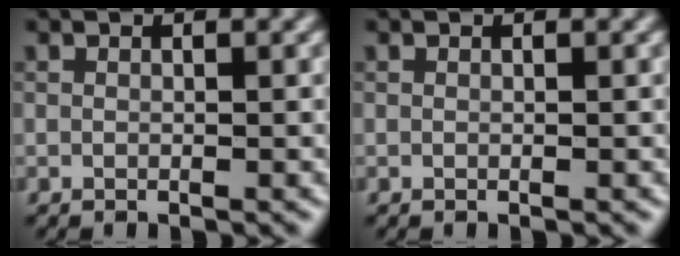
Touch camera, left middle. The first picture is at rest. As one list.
[{"total": 0.0}]